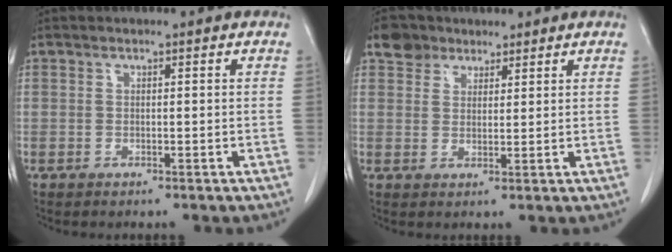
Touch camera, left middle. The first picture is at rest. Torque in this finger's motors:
{"motor_torque": [0.21, -0.31, 0.01, 0.02]}